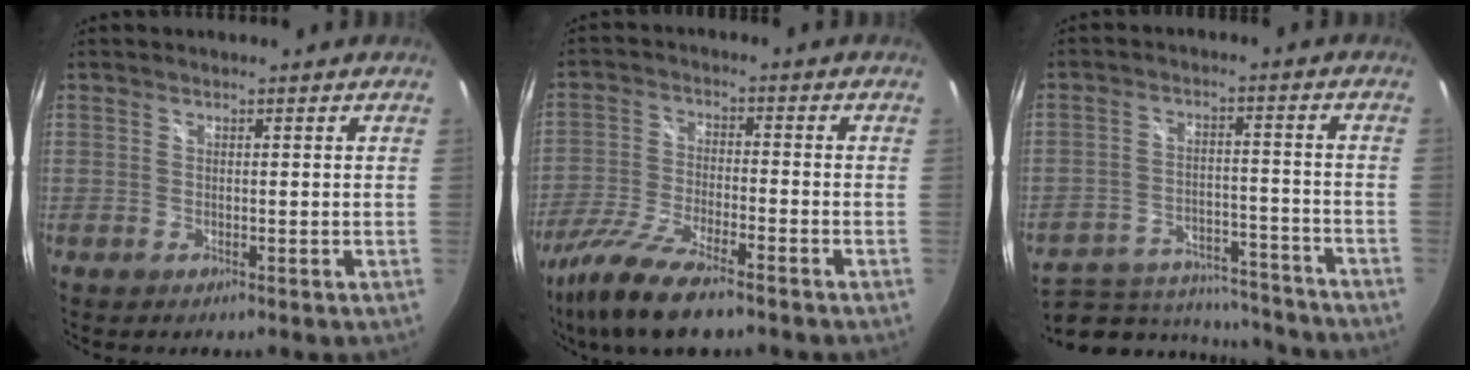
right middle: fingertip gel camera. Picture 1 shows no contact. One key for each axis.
{"total": 13.1, "fx": -9.8, "fy": 2.6, "fz": 8.2, "tx": -0.184, "ty": -0.036, "tz": -0.190}
{"total": 20.4, "fx": -17.3, "fy": 7.5, "fz": 7.9, "tx": -0.166, "ty": -0.003, "tz": -0.232}